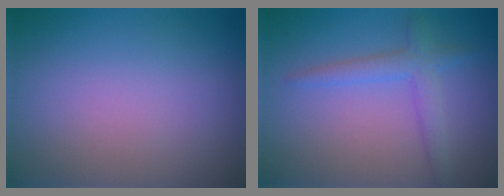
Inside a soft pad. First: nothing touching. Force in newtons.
{"total": 2.5, "press": 2.5, "slide": 0.1}